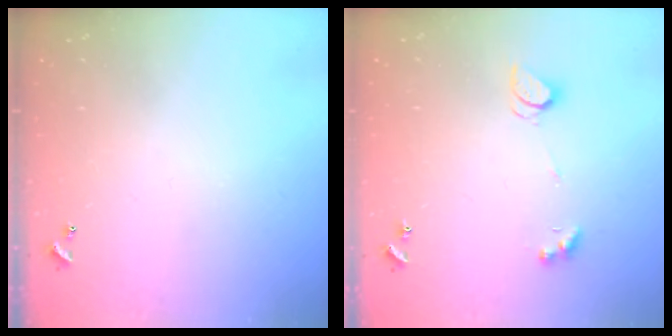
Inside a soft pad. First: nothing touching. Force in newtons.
{"total": 2.5, "press": 2.4, "slide": 0.5}